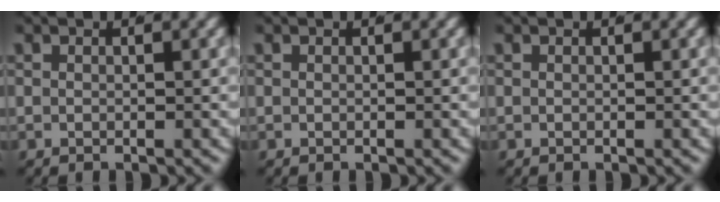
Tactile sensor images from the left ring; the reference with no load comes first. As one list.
[{"total": 0.0}, {"total": 0.0}]